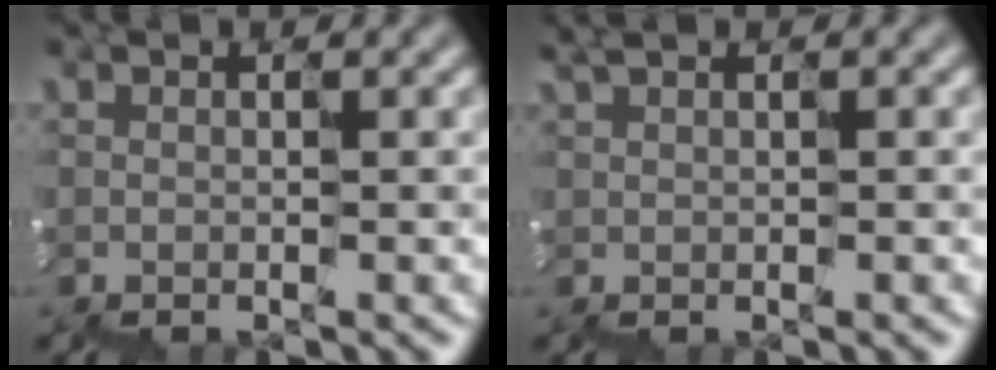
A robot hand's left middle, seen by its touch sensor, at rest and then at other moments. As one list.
[{"total": 0.8, "force": [0.3, 0.2, 0.6], "torque": [-0.015, 0.003, 0.010]}]